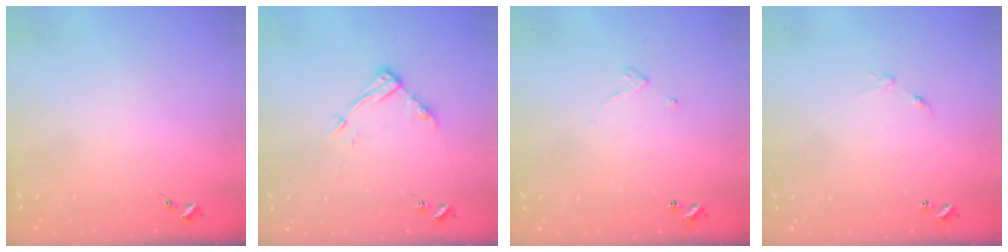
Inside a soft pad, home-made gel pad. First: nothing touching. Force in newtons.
{"total": 11.0, "press": 11.0, "slide": 0.8}
{"total": 2.6, "press": 2.6, "slide": 0.2}
{"total": 5.0, "press": 5.0, "slide": 0.5}